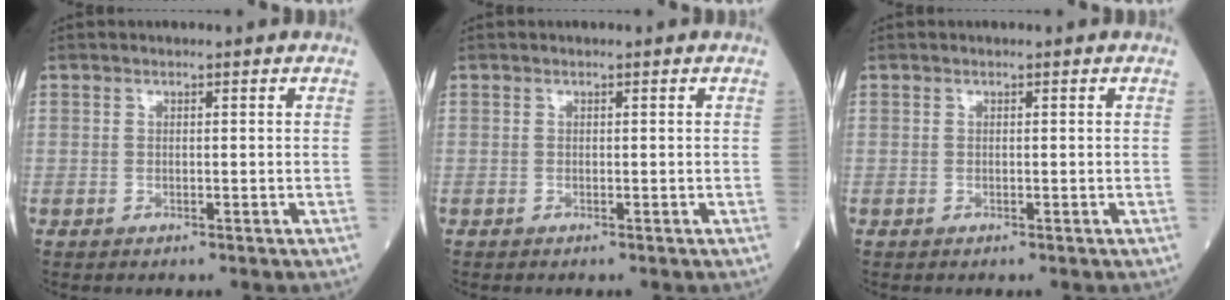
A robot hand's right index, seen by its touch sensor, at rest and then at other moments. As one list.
[{"total": 0.0}, {"total": 0.0}]